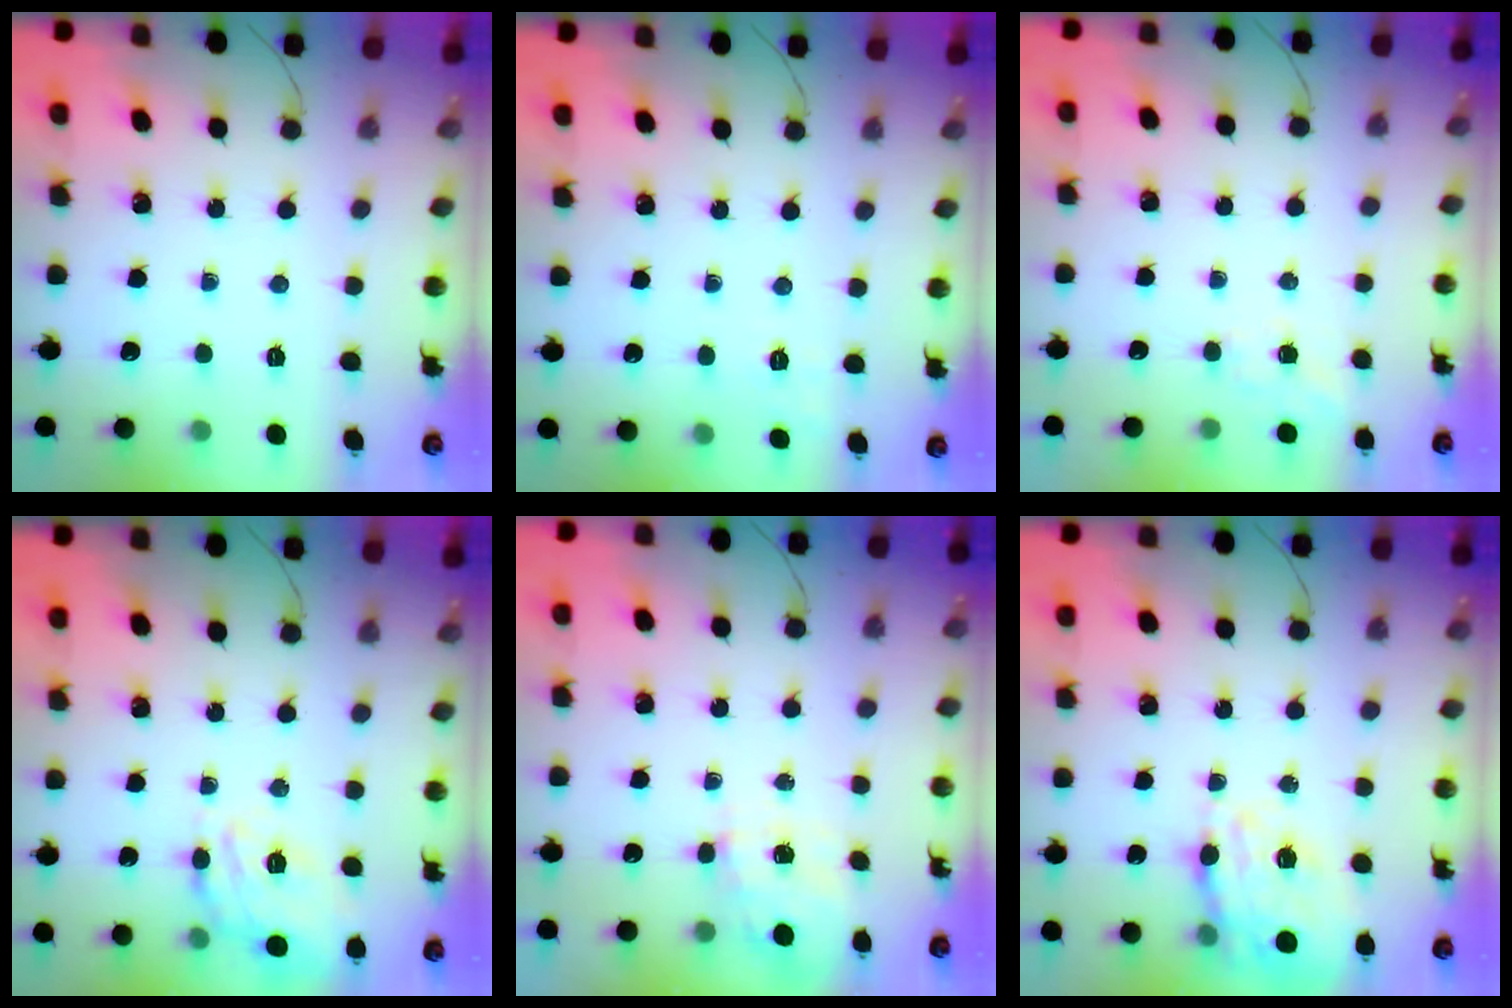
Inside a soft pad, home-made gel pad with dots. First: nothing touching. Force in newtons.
{"total": 2.0, "press": 1.1, "slide": 1.7}
{"total": 2.9, "press": 2.5, "slide": 1.5}
{"total": 17.3, "press": 17.2, "slide": 1.9}
{"total": 0.7, "press": 0.4, "slide": 0.6}
{"total": 16.6, "press": 16.2, "slide": 3.6}